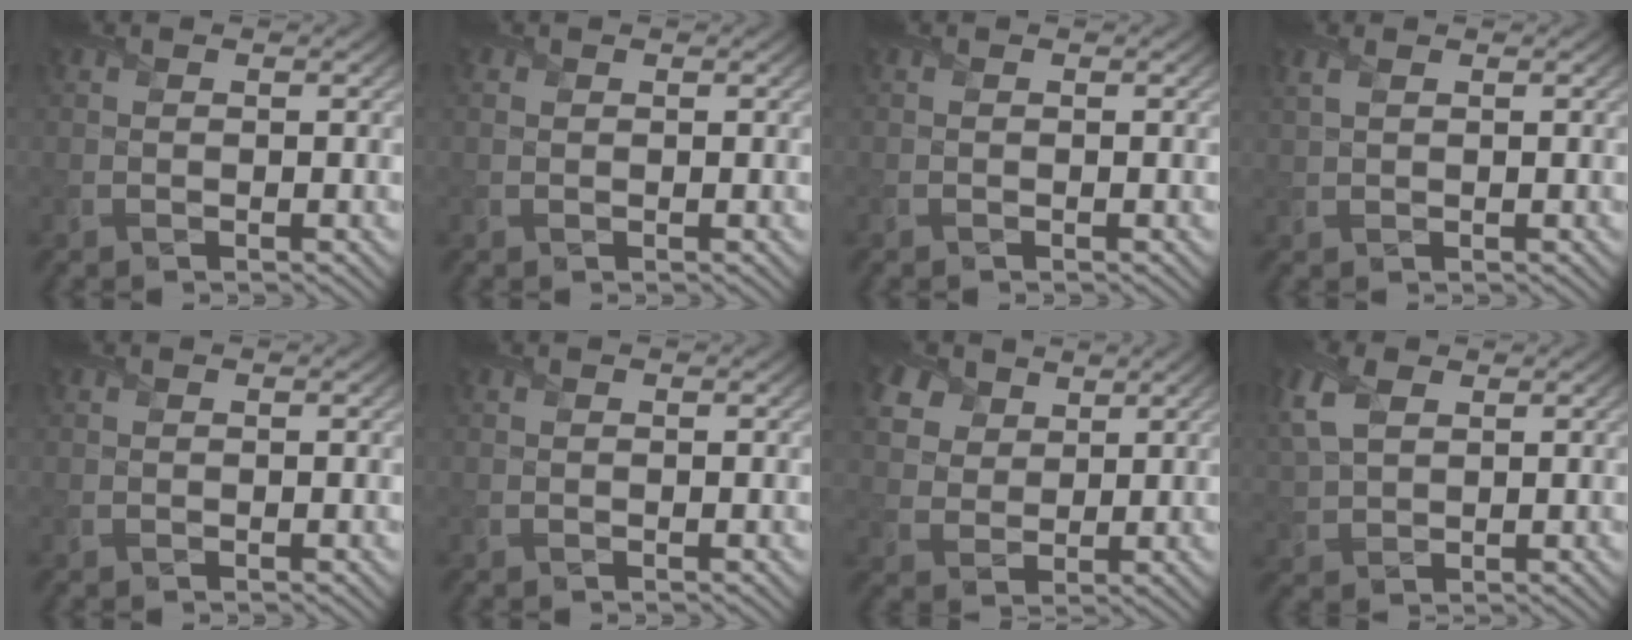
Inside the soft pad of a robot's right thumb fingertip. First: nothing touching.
{"total": 0.9, "force": [0.5, 0.6, 0.5], "torque": [-0.014, 0.002, 0.011]}
{"total": 0.0}
{"total": 2.0, "force": [1.2, 0.9, 1.3], "torque": [-0.042, 0.005, 0.028]}
{"total": 0.5, "force": [0.4, 0.2, 0.3], "torque": [-0.010, 0.003, 0.007]}
{"total": 0.0}
{"total": 6.8, "force": [4.3, 4.4, 2.9], "torque": [-0.105, 0.003, 0.086]}
{"total": 7.6, "force": [3.4, 4.4, 5.2], "torque": [-0.169, 0.018, 0.071]}